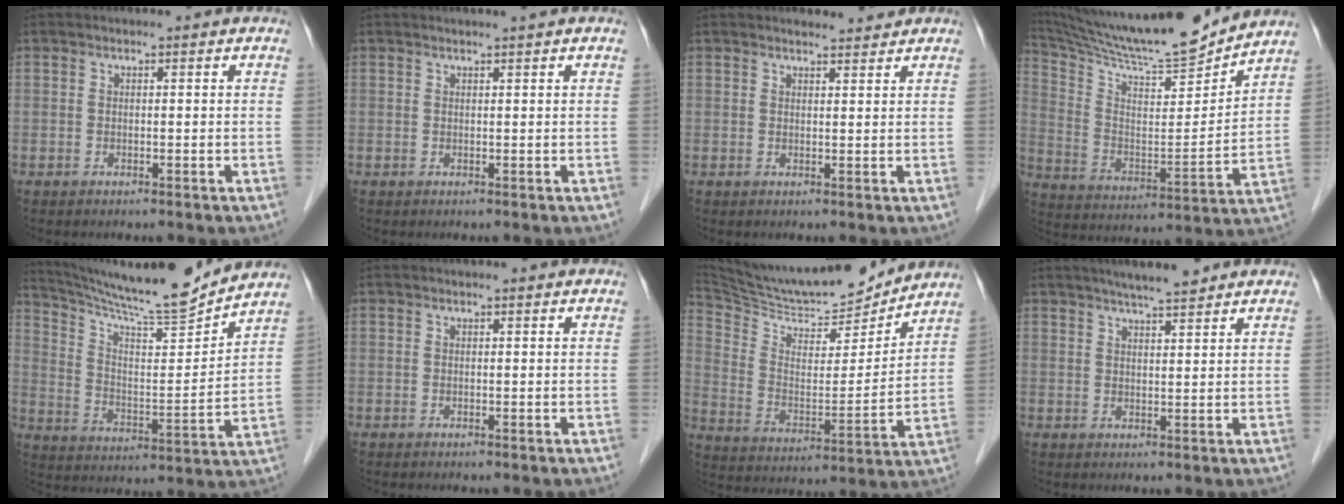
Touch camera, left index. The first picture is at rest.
{"total": 1.4, "force": [1.2, -0.3, 0.5], "torque": [-0.008, 0.002, 0.022]}
{"total": 3.0, "force": [2.9, 0.5, 0.4], "torque": [-0.010, 0.006, 0.039]}
{"total": 21.1, "force": [19.8, 1.3, 7.2], "torque": [-0.146, -0.026, 0.319]}
{"total": 16.5, "force": [15.6, -0.6, 5.4], "torque": [-0.101, -0.025, 0.252]}
{"total": 0.0}
{"total": 19.8, "force": [18.6, 3.1, 6.0], "torque": [-0.114, -0.012, 0.301]}
{"total": 6.2, "force": [5.3, 0.4, 3.3], "torque": [-0.050, 0.016, 0.083]}